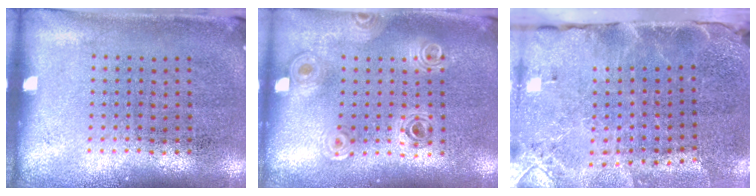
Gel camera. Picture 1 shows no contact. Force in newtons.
{"total": 0.8, "press": 0.8, "slide": 0.1}
{"total": 4.0, "press": 3.2, "slide": 2.4}